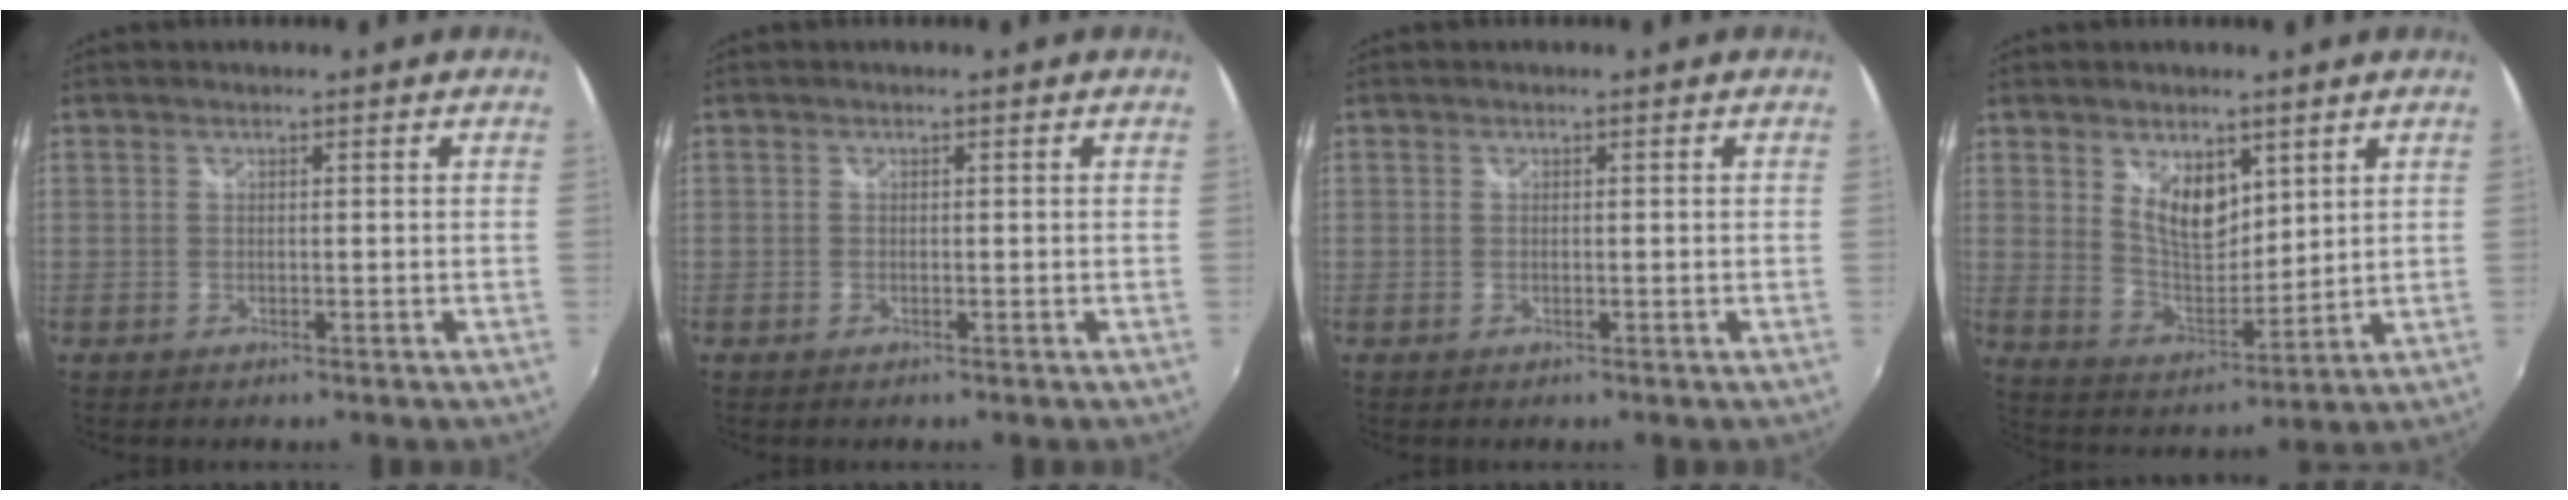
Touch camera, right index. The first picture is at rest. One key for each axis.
{"total": 0.0}
{"total": 0.0}
{"total": 8.7, "fx": 4.2, "fy": 4.6, "fz": 6.0, "tx": -0.099, "ty": -0.004, "tz": 0.084}